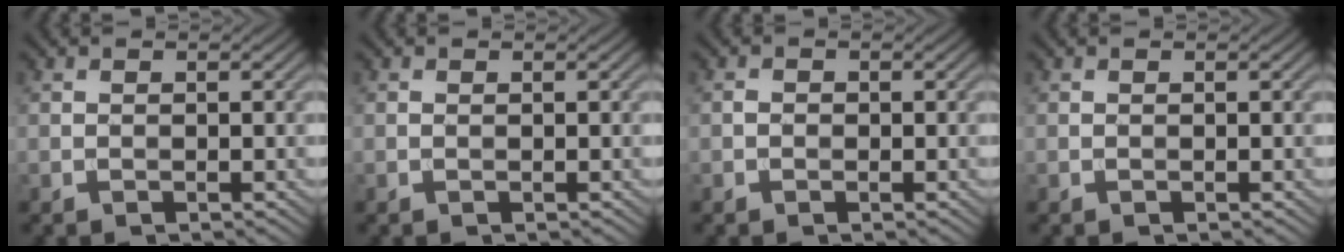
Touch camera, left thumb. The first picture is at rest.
{"total": 0.0}
{"total": 0.7, "force": [-0.2, 0.6, 0.2], "torque": [-0.001, -0.002, -0.007]}
{"total": 0.0}